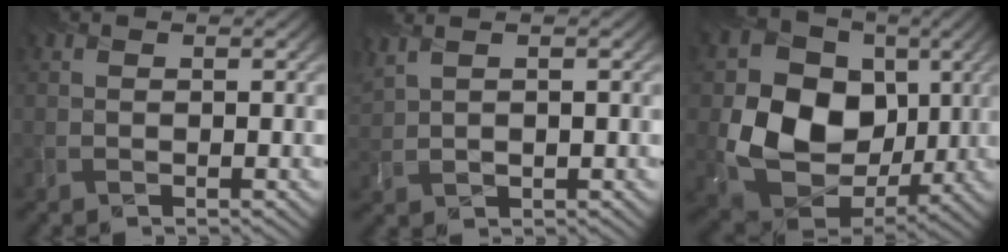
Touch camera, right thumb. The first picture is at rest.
{"total": 2.6, "force": [2.1, 0.6, 1.4], "torque": [-0.043, 0.010, 0.047]}
{"total": 13.1, "force": [1.2, 10.9, 7.3], "torque": [-0.147, -0.011, 0.017]}